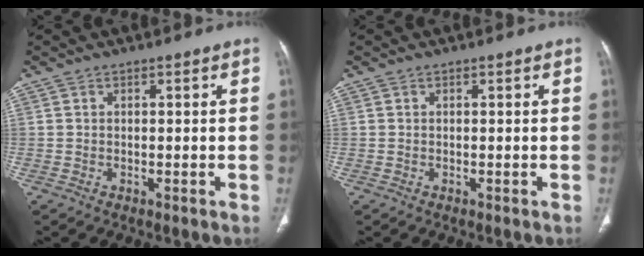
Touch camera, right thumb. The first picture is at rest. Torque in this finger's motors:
{"motor_torque": [-0.29, -0.06, -0.20, 0.11, 0.01]}